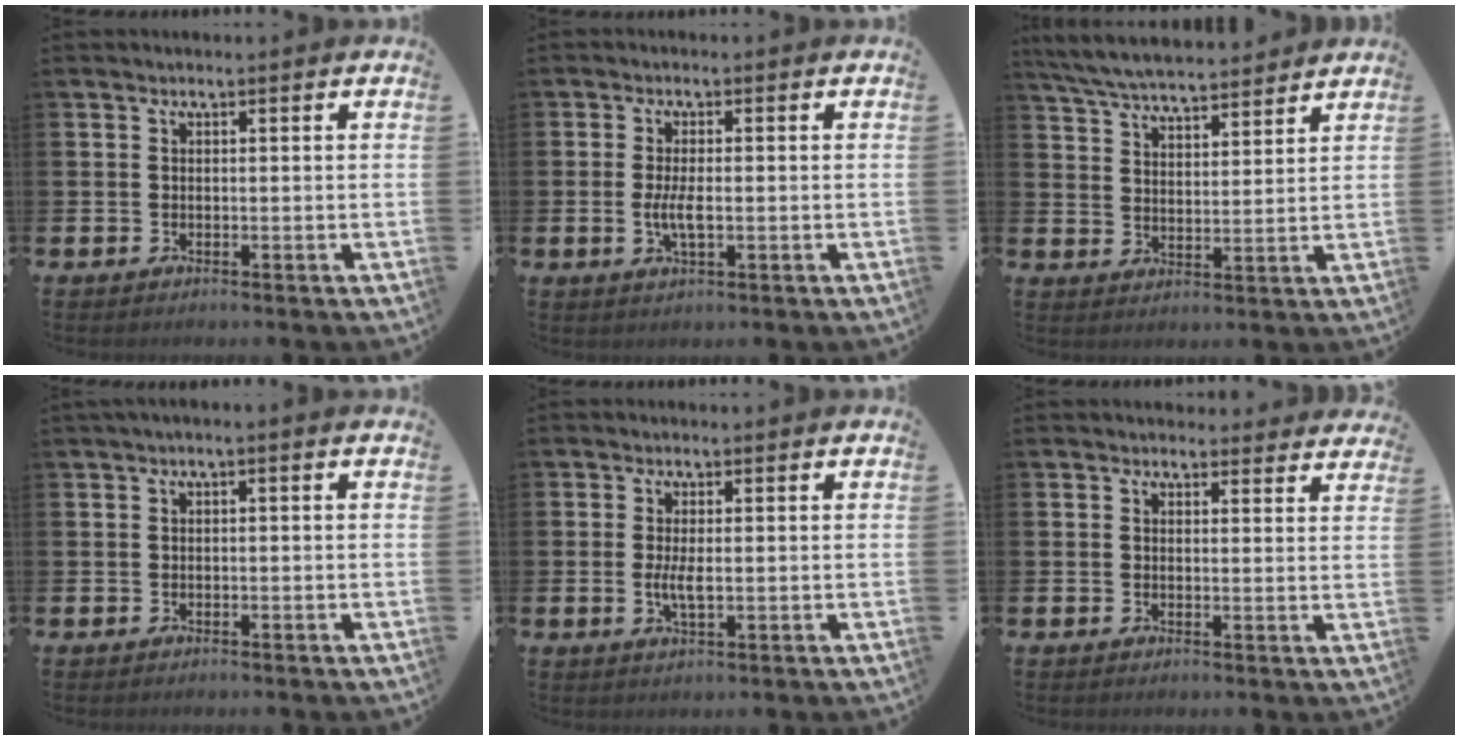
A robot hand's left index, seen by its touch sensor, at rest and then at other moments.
{"total": 3.1, "force": [-0.4, 1.1, 2.9], "torque": [-0.050, -0.001, -0.008]}
{"total": 6.5, "force": [6.3, 0.6, 1.2], "torque": [-0.052, -0.034, 0.115]}
{"total": 0.7, "force": [-0.4, 0.1, 0.6], "torque": [-0.011, 0.000, -0.006]}
{"total": 2.7, "force": [-0.1, 0.9, 2.5], "torque": [-0.046, 0.000, -0.003]}
{"total": 2.2, "force": [2.2, 0.6, -0.2], "torque": [0.013, -0.013, 0.037]}